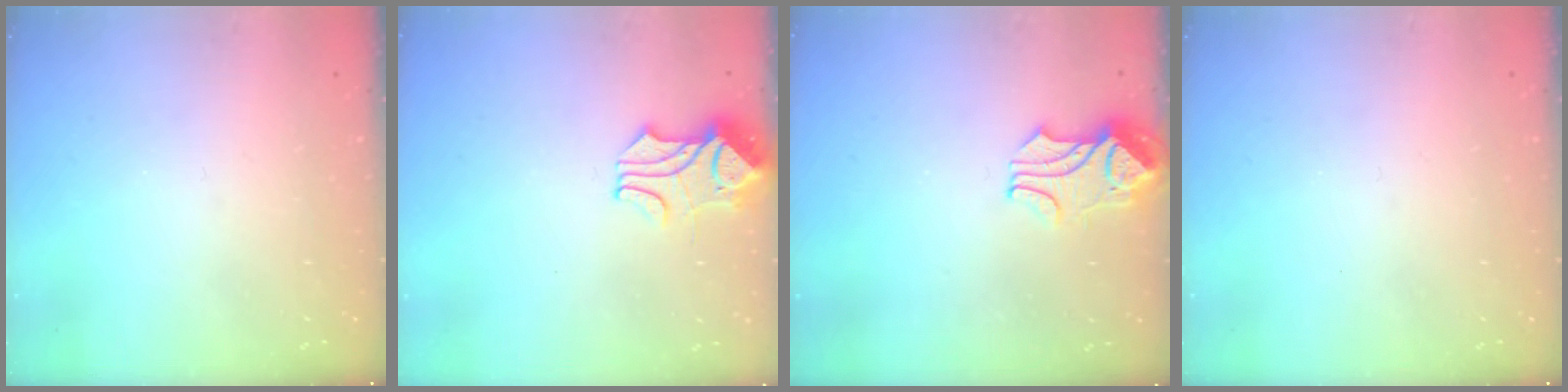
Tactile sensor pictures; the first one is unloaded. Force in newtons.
{"total": 1.9, "press": 1.5, "slide": 1.1}
{"total": 2.3, "press": 2.2, "slide": 0.7}
{"total": 0.0}